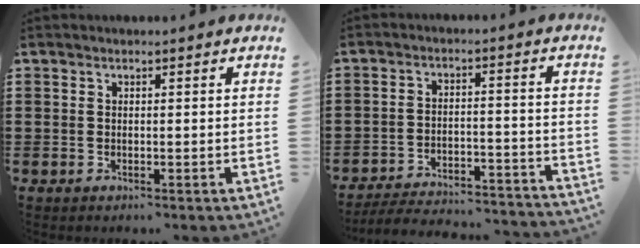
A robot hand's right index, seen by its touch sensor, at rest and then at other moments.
{"total": 5.0, "force": [-4.9, 0.4, 1.3], "torque": [-0.031, -0.002, -0.099]}